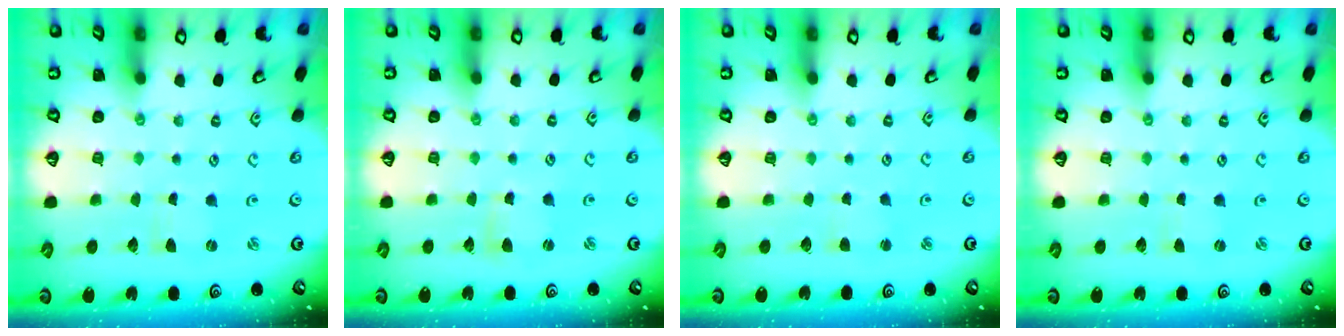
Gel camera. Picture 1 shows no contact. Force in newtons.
{"total": 2.1, "press": 2.1, "slide": 0.2}
{"total": 2.2, "press": 2.2, "slide": 0.2}
{"total": 0.0}